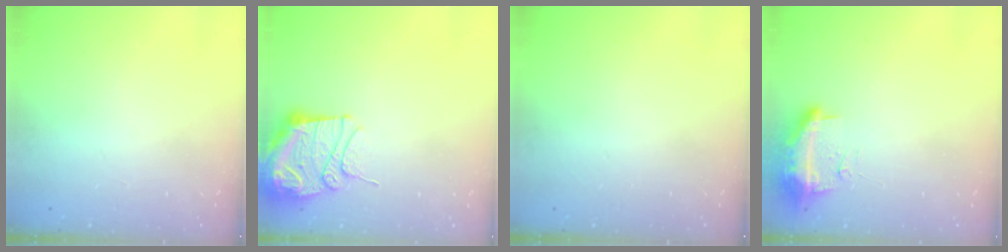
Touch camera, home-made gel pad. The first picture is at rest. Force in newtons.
{"total": 13.1, "press": 13.1, "slide": 1.5}
{"total": 16.0, "press": 1.9, "slide": 15.9}
{"total": 10.0, "press": 9.9, "slide": 1.7}